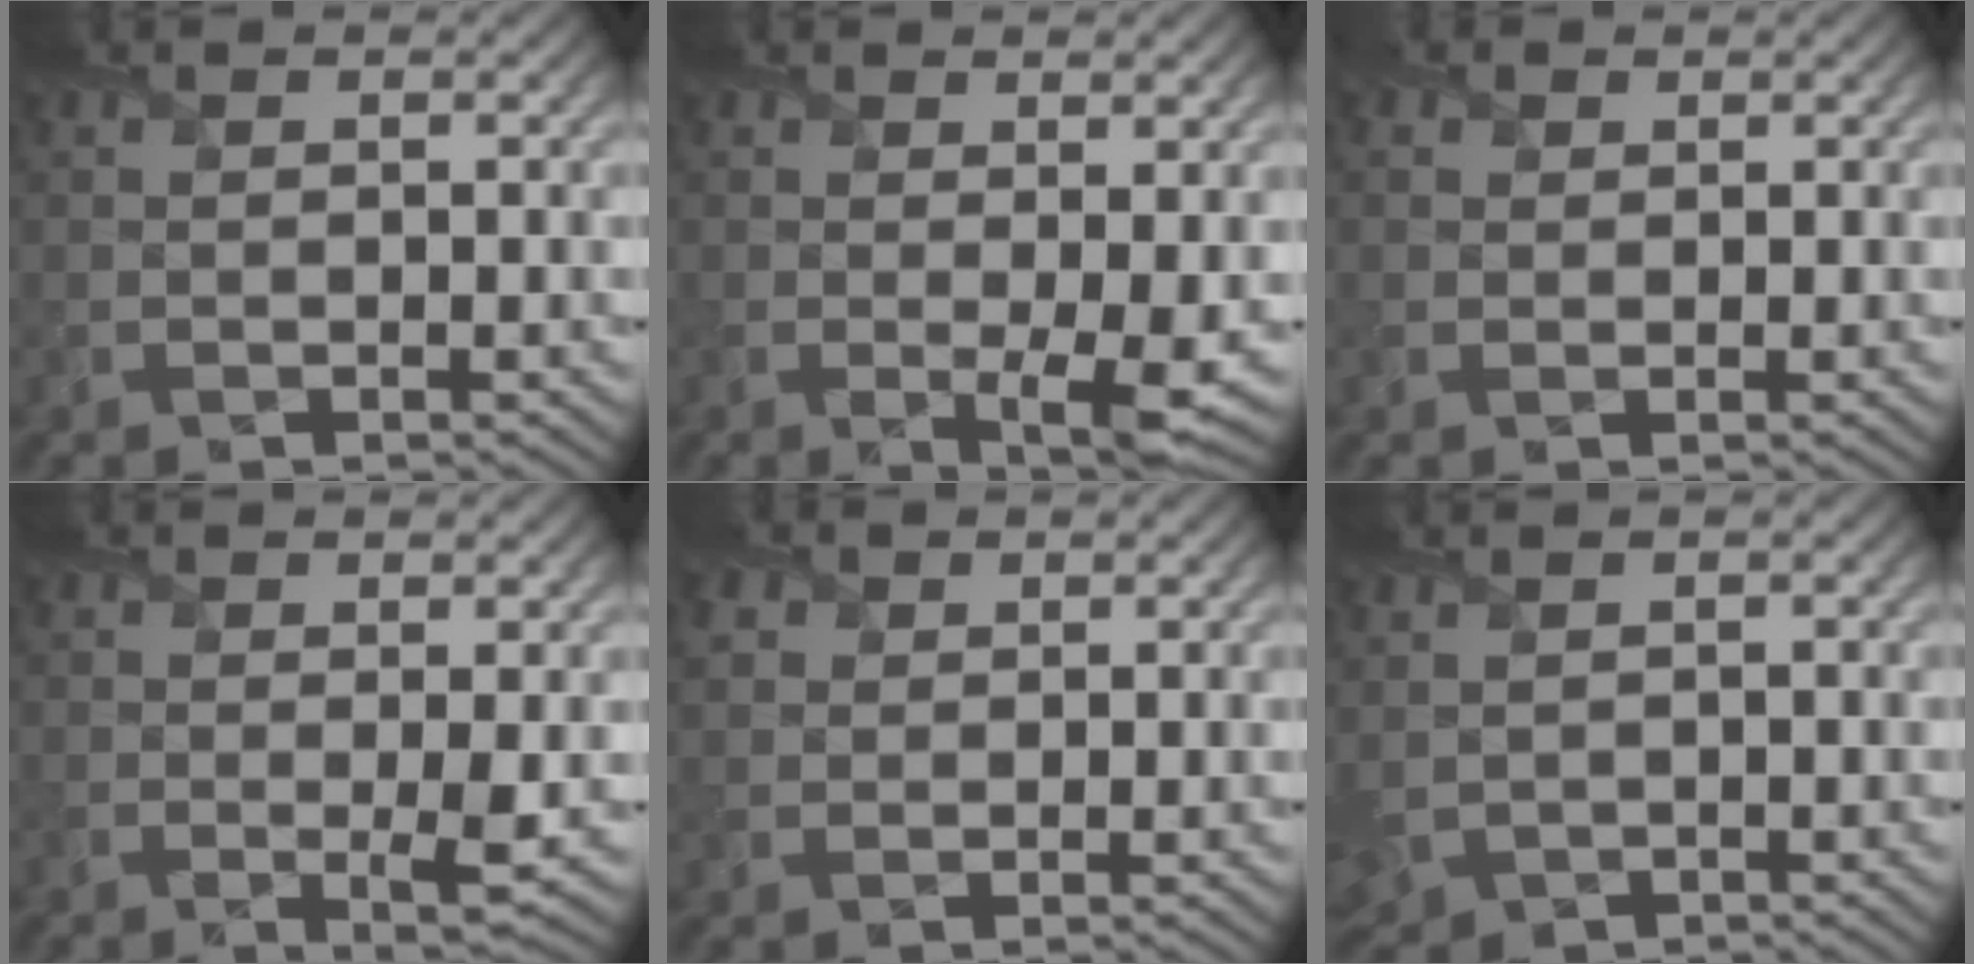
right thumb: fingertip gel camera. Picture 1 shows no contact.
{"total": 3.5, "force": [0.2, 0.8, 3.4], "torque": [-0.063, -0.013, 0.006]}
{"total": 1.2, "force": [0.6, 1.0, 0.3], "torque": [-0.006, -0.001, 0.011]}
{"total": 2.3, "force": [0.3, 0.3, 2.3], "torque": [-0.044, -0.009, 0.006]}
{"total": 2.5, "force": [1.2, 2.1, 0.8], "torque": [-0.031, 0.004, 0.026]}
{"total": 3.5, "force": [0.2, 2.3, 2.6], "torque": [-0.079, -0.007, 0.011]}